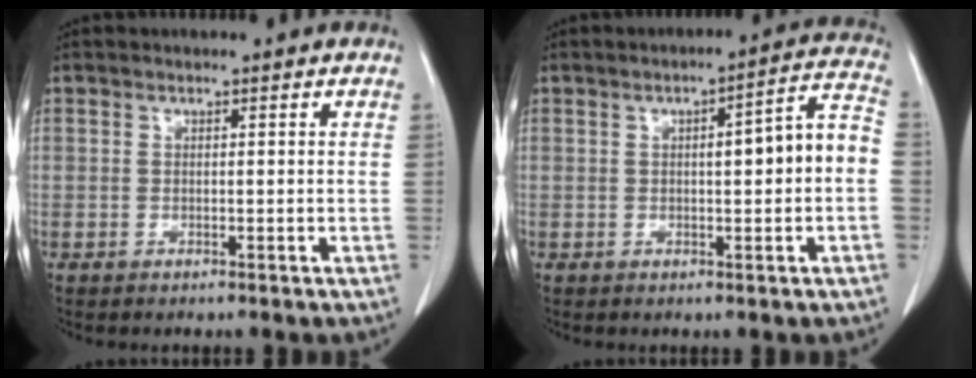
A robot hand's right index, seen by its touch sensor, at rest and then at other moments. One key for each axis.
{"total": 8.1, "fx": -0.4, "fy": 0.8, "fz": 8.0, "tx": -0.108, "ty": 0.029, "tz": -0.008}